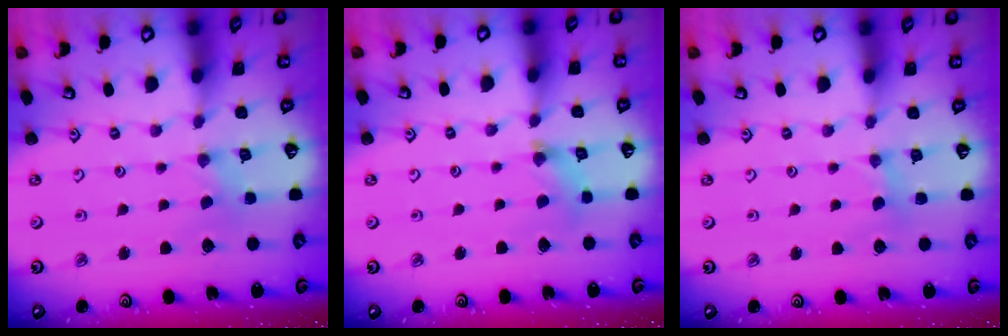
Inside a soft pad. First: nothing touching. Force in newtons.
{"total": 2.4, "press": 2.4, "slide": 0.2}
{"total": 2.7, "press": 2.7, "slide": 0.3}